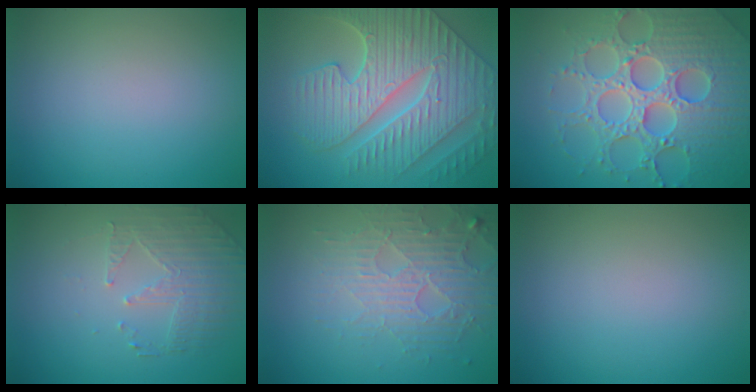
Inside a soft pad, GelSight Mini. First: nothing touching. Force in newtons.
{"total": 8.2, "press": 6.9, "slide": 4.5}
{"total": 8.1, "press": 7.9, "slide": 1.7}
{"total": 2.2, "press": 1.8, "slide": 1.2}
{"total": 3.8, "press": 3.6, "slide": 1.2}
{"total": 0.0}